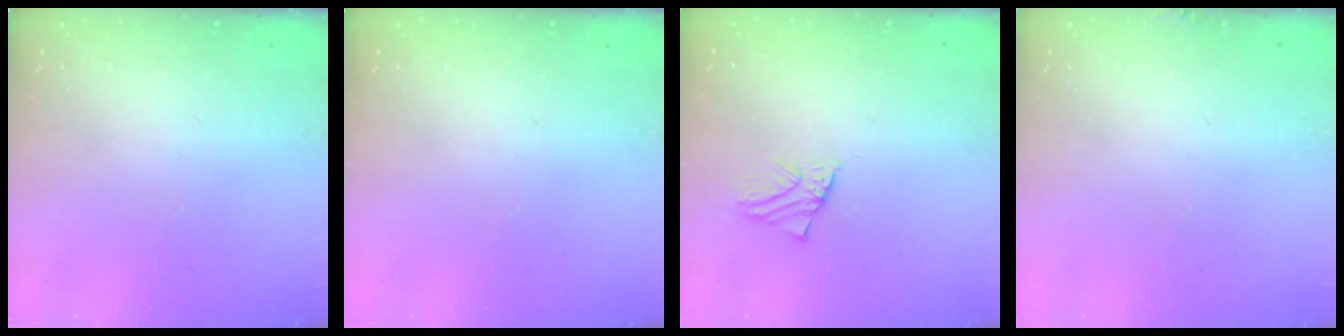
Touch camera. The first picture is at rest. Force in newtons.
{"total": 0.0}
{"total": 0.9, "press": 0.9, "slide": 0.0}
{"total": 3.5, "press": 3.4, "slide": 0.3}